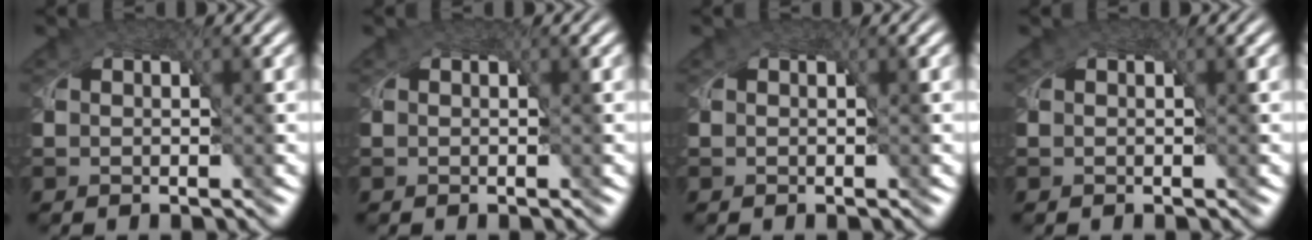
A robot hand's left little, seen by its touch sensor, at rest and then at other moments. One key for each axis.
{"total": 0.0}
{"total": 0.0}
{"total": 0.0}